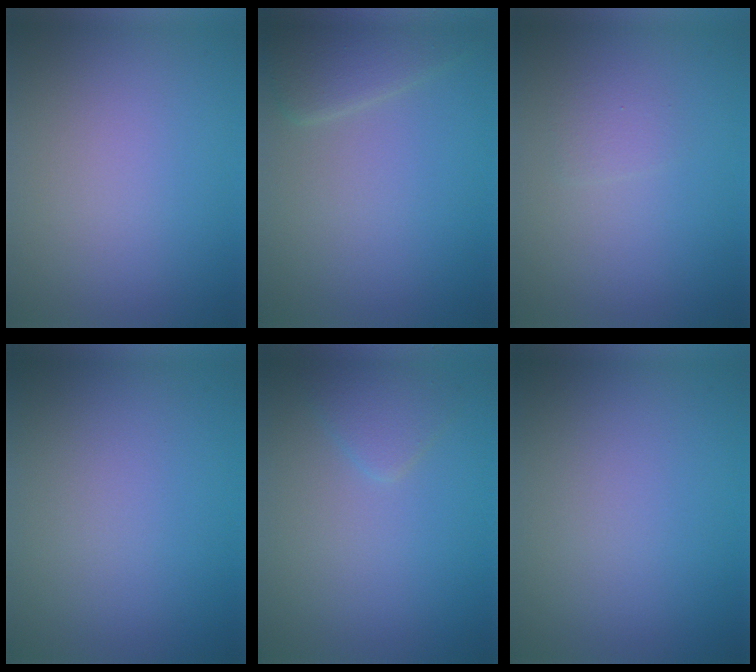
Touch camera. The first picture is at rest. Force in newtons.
{"total": 3.0, "press": 2.9, "slide": 0.2}
{"total": 1.1, "press": 1.1, "slide": 0.1}
{"total": 0.0}
{"total": 1.7, "press": 1.7, "slide": 0.1}
{"total": 0.0}